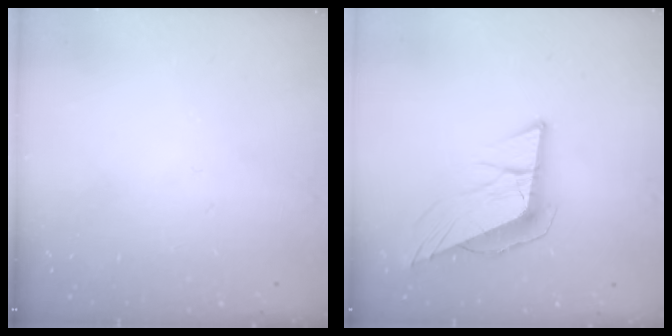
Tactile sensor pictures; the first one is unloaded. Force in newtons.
{"total": 11.2, "press": 10.6, "slide": 3.7}